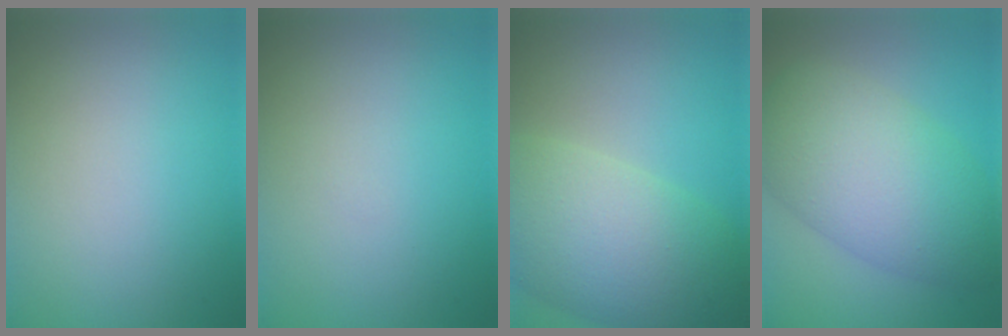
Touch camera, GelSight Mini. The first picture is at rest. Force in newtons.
{"total": 0.0}
{"total": 9.6, "press": 9.6, "slide": 0.5}
{"total": 9.0, "press": 9.0, "slide": 0.2}